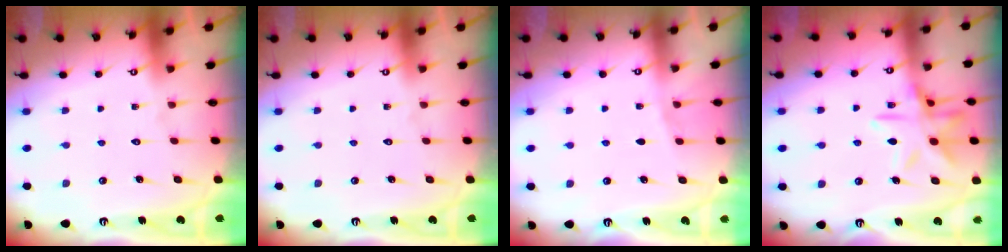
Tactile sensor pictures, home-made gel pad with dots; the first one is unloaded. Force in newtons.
{"total": 0.0}
{"total": 2.1, "press": 1.9, "slide": 0.9}
{"total": 13.8, "press": 13.7, "slide": 1.0}